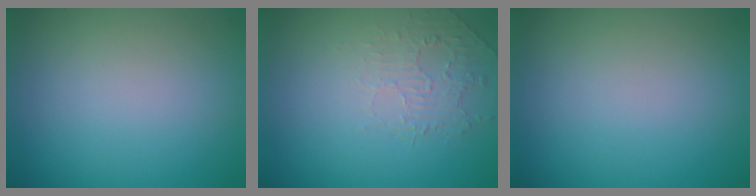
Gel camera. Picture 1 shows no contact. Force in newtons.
{"total": 2.0, "press": 0.6, "slide": 1.9}
{"total": 0.0}